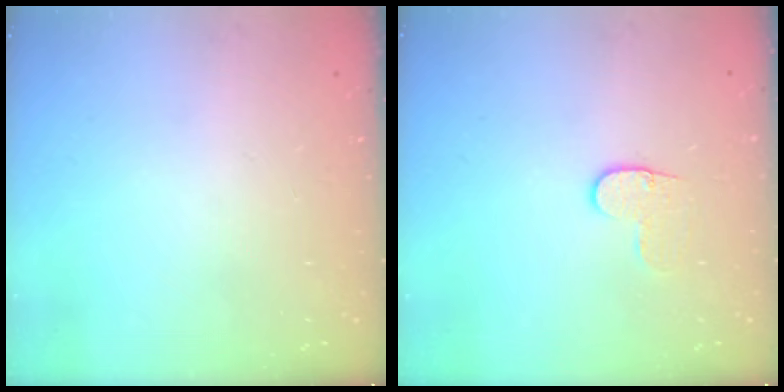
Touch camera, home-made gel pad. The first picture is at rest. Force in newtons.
{"total": 5.7, "press": 5.6, "slide": 0.6}